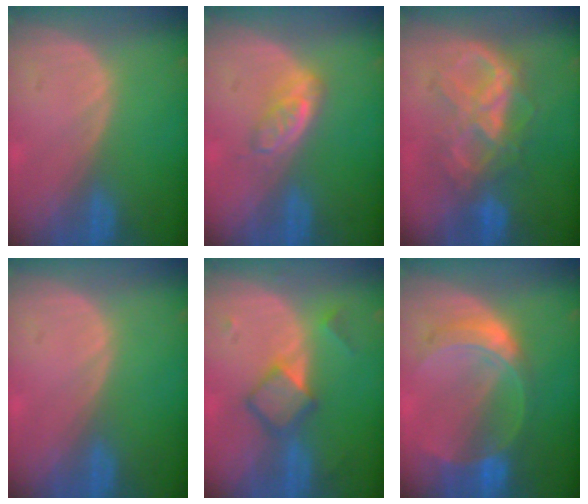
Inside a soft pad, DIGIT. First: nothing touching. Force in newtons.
{"total": 3.8, "press": 3.8, "slide": 0.6}
{"total": 7.9, "press": 7.9, "slide": 0.6}
{"total": 0.0}
{"total": 5.1, "press": 5.1, "slide": 0.0}
{"total": 7.6, "press": 6.6, "slide": 3.7}